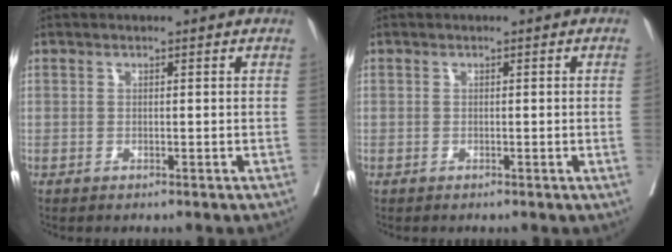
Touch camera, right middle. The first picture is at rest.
{"total": 1.3, "force": [-0.2, -0.4, 1.2], "torque": [-0.016, 0.003, -0.002]}